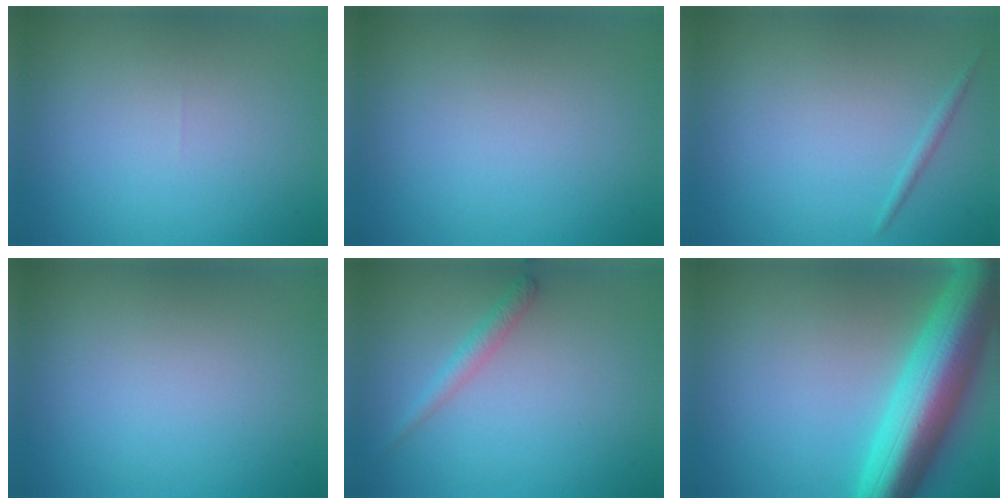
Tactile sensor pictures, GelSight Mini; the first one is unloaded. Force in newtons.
{"total": 0.0}
{"total": 0.7, "press": 0.7, "slide": 0.0}
{"total": 0.0}
{"total": 1.6, "press": 1.6, "slide": 0.0}
{"total": 10.4, "press": 10.4, "slide": 0.4}